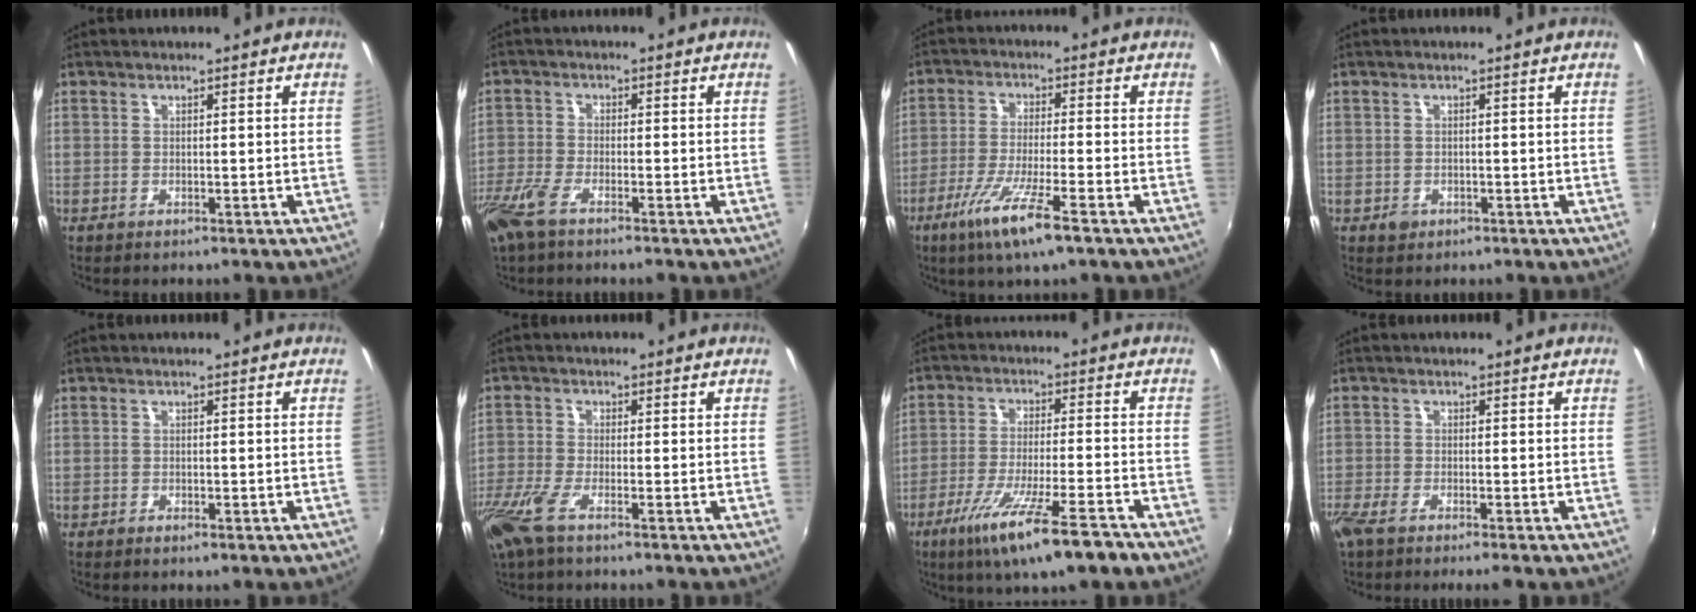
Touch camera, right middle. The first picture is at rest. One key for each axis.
{"total": 7.2, "fx": -5.1, "fy": 1.9, "fz": 4.7, "tx": -0.123, "ty": -0.022, "tz": -0.105}
{"total": 10.0, "fx": -5.7, "fy": 0.4, "fz": 8.2, "tx": -0.174, "ty": -0.021, "tz": -0.105}
{"total": 1.6, "fx": -0.8, "fy": 1.2, "fz": 0.5, "tx": -0.010, "ty": -0.002, "tz": -0.011}
{"total": 0.9, "fx": -0.6, "fy": 0.3, "fz": 0.6, "tx": -0.011, "ty": -0.002, "tz": -0.009}
{"total": 8.4, "fx": -5.4, "fy": 2.0, "fz": 6.1, "tx": -0.148, "ty": -0.033, "tz": -0.110}
{"total": 13.8, "fx": -8.9, "fy": 1.0, "fz": 10.6, "tx": -0.207, "ty": -0.041, "tz": -0.150}
{"total": 3.9, "fx": -3.1, "fy": 0.1, "fz": 2.4, "tx": -0.058, "ty": -0.016, "tz": -0.062}